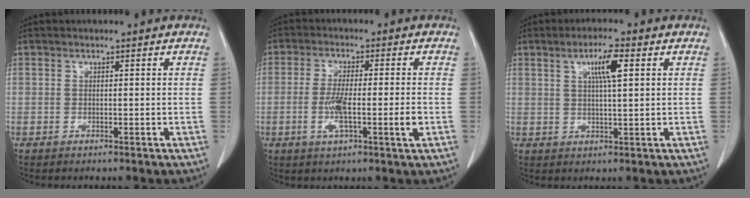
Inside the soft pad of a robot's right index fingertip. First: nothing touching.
{"total": 7.4, "force": [-1.7, 0.6, 7.2], "torque": [-0.130, -0.007, -0.031]}
{"total": 5.2, "force": [1.9, 0.4, 4.8], "torque": [-0.085, 0.002, 0.033]}